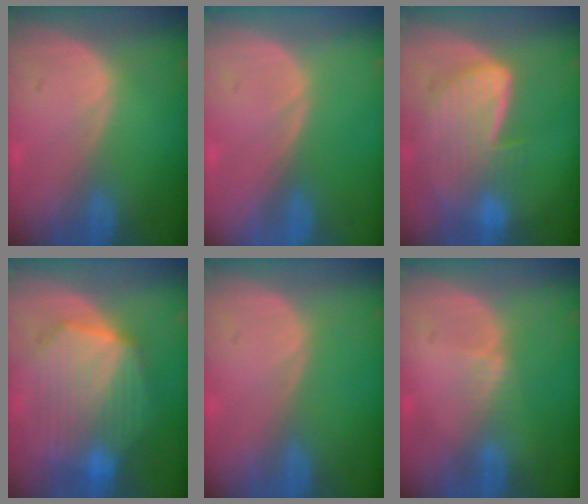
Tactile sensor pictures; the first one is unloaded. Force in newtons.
{"total": 0.0}
{"total": 8.2, "press": 7.5, "slide": 3.4}
{"total": 10.9, "press": 10.9, "slide": 0.8}
{"total": 0.0}
{"total": 1.3, "press": 1.3, "slide": 0.2}